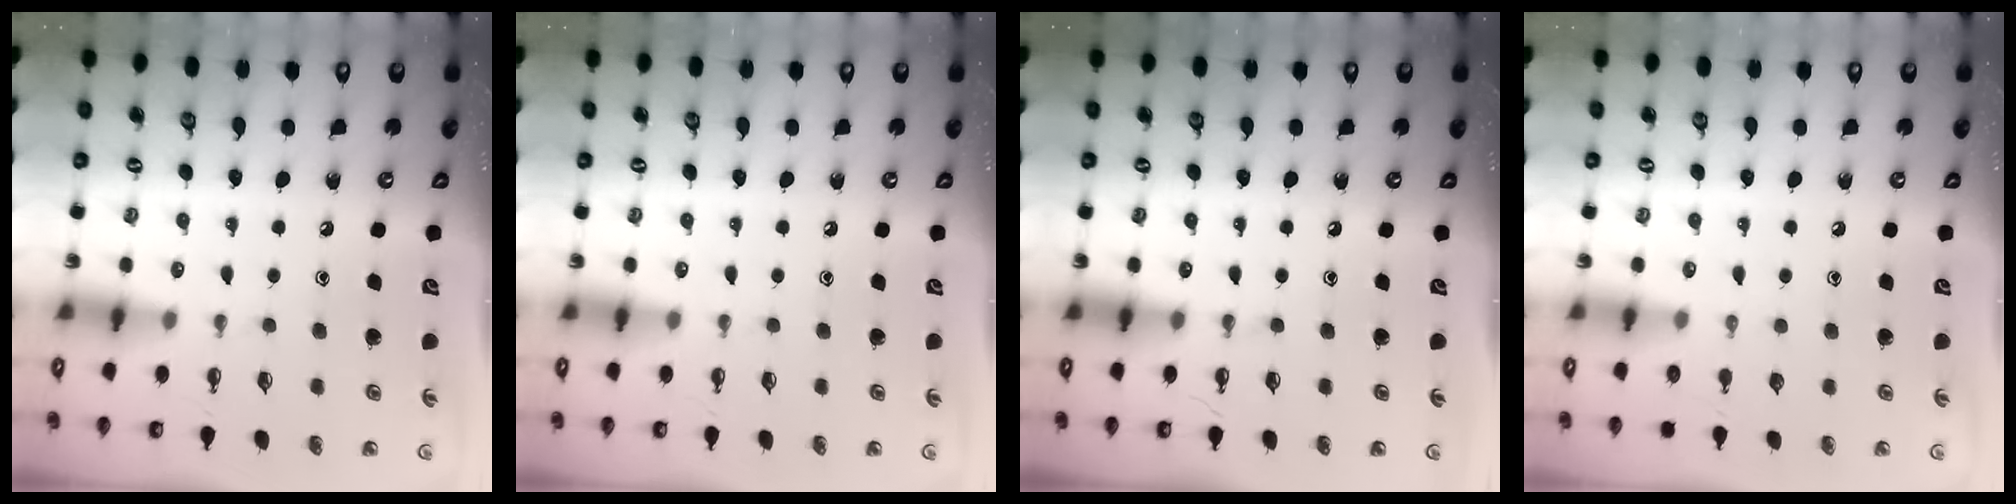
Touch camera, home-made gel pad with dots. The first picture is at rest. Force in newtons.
{"total": 0.0}
{"total": 0.0}
{"total": 0.0}